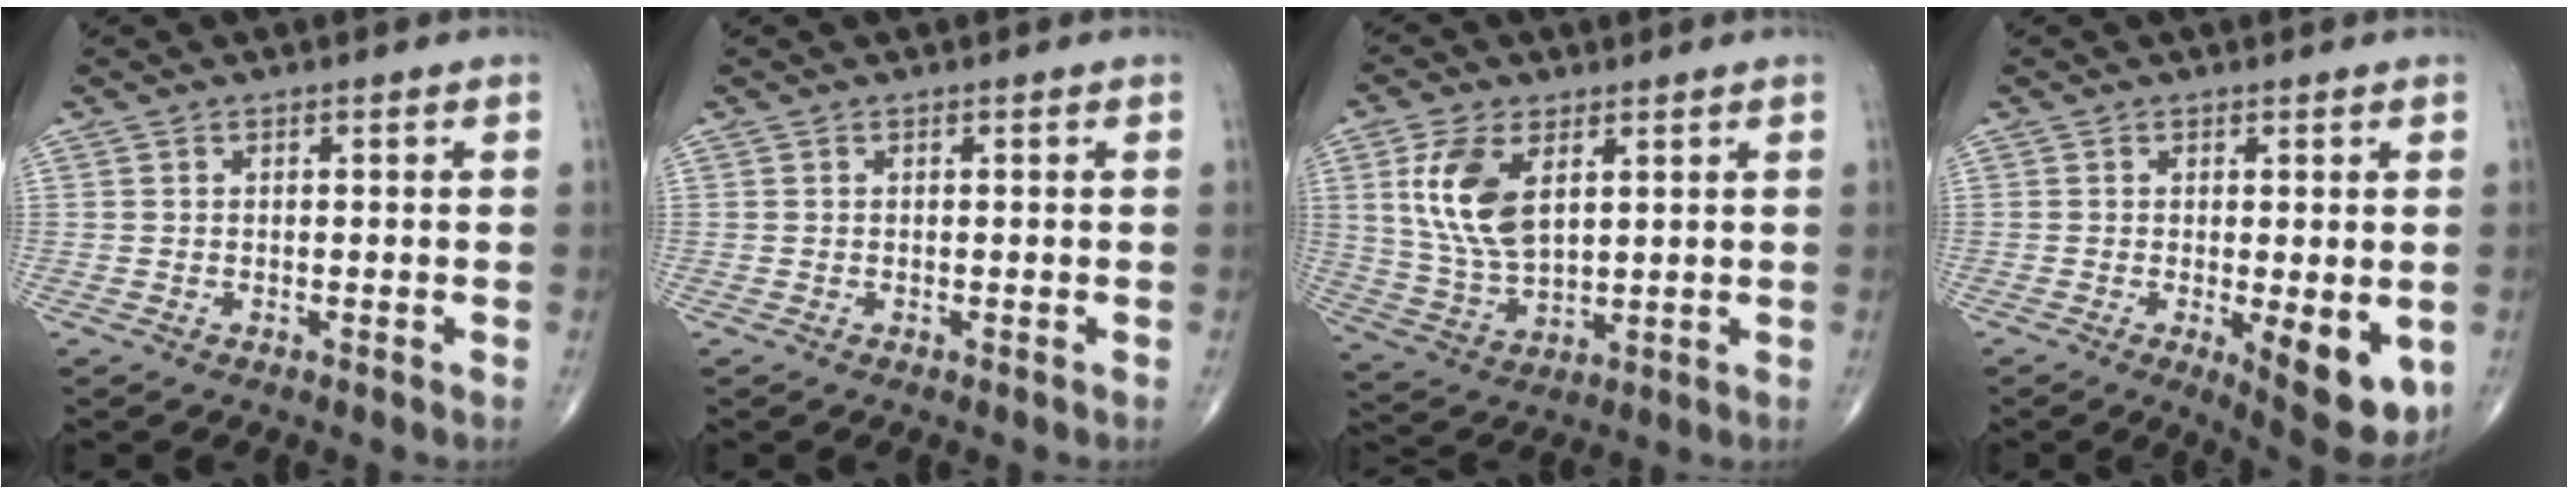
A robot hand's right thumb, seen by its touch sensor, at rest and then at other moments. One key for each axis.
{"total": 0.0}
{"total": 11.8, "fx": 3.9, "fy": 6.3, "fz": 9.2, "tx": -0.183, "ty": -0.014, "tz": 0.083}
{"total": 9.8, "fx": -2.2, "fy": 3.2, "fz": 8.9, "tx": -0.115, "ty": -0.024, "tz": -0.023}